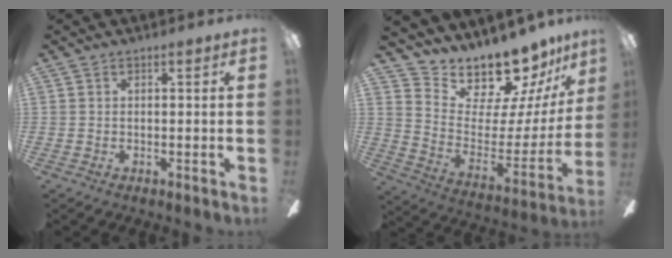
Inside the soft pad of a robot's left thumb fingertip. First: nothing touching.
{"total": 14.5, "force": [13.8, 4.0, 2.4], "torque": [-0.050, -0.136, 0.238]}